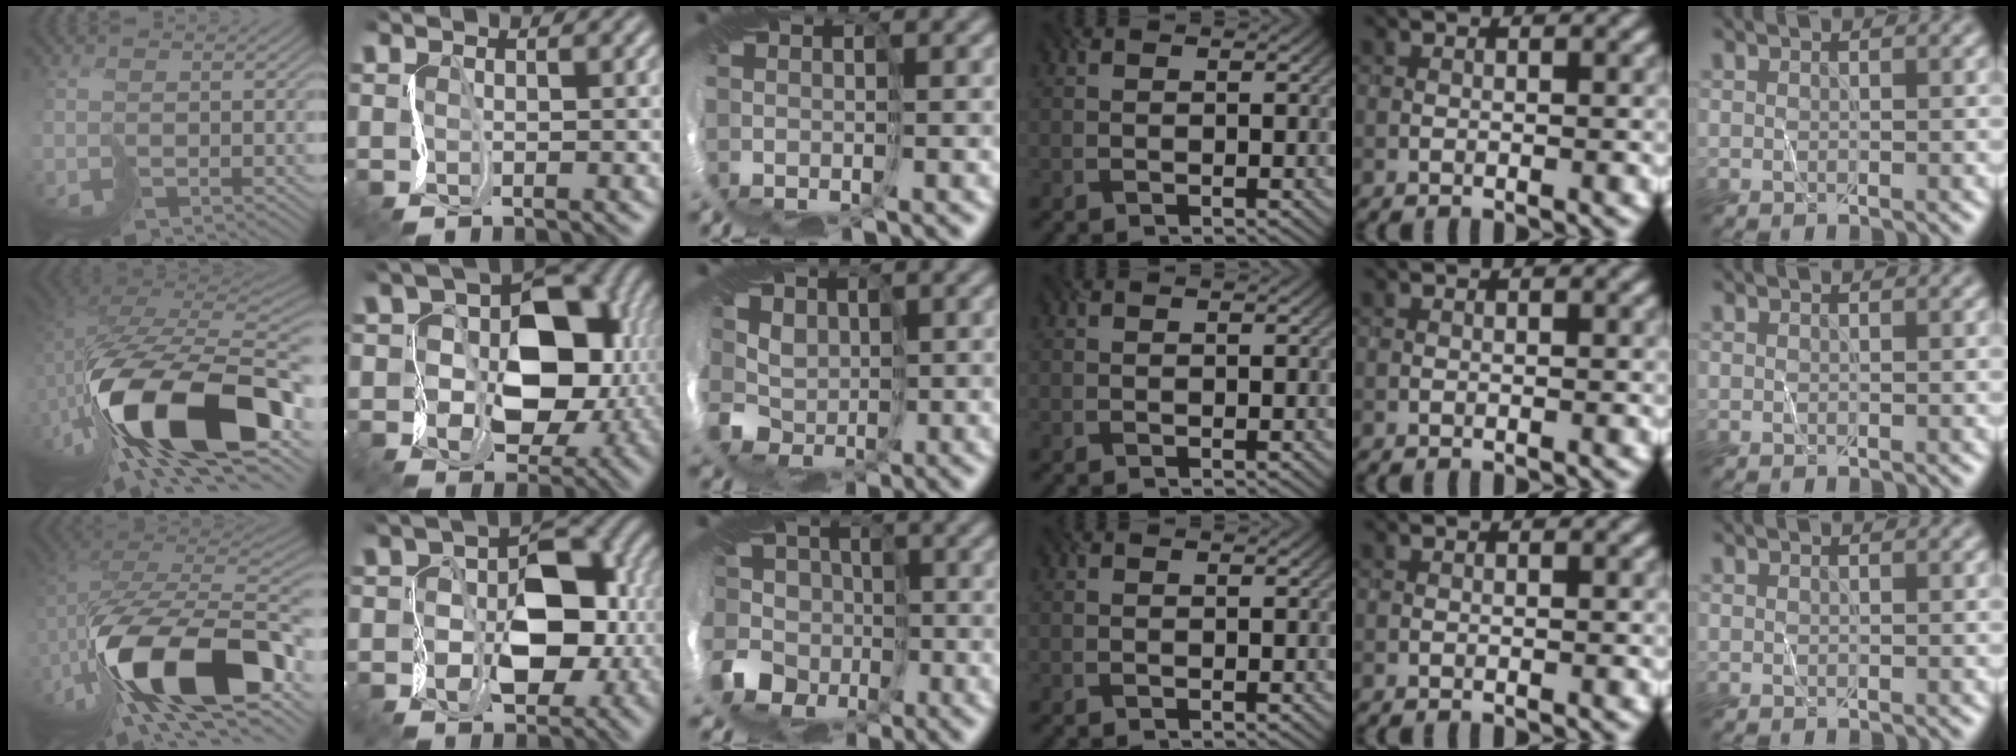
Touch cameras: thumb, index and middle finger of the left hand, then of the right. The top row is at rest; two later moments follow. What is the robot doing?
{"motion": "cut", "object": "receipt paper"}